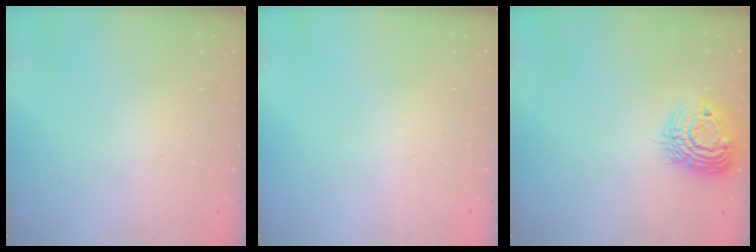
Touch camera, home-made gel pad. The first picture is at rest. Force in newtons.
{"total": 0.0}
{"total": 14.5, "press": 14.4, "slide": 1.4}